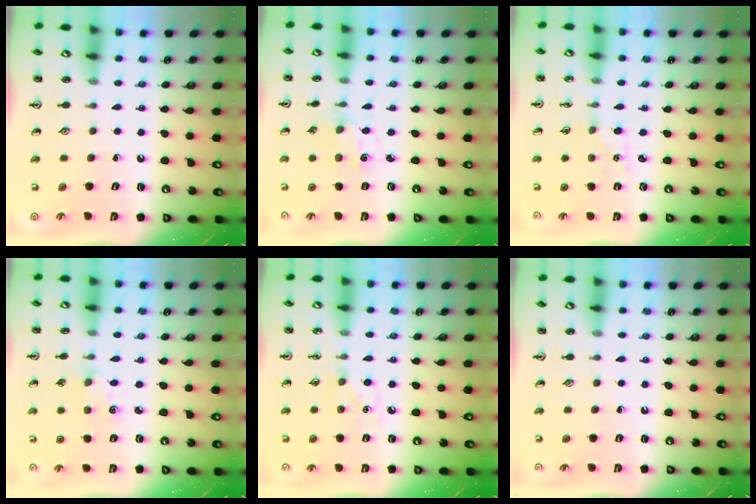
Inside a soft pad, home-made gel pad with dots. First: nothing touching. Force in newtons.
{"total": 0.9, "press": 0.8, "slide": 0.2}
{"total": 2.1, "press": 2.1, "slide": 0.3}
{"total": 1.9, "press": 1.9, "slide": 0.2}
{"total": 6.2, "press": 6.2, "slide": 0.7}
{"total": 0.0}